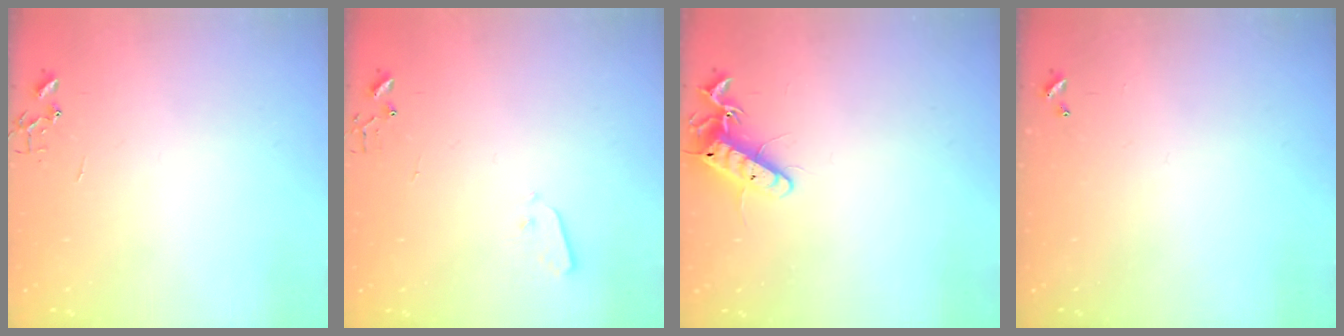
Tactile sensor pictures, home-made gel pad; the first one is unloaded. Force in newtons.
{"total": 2.9, "press": 2.9, "slide": 0.4}
{"total": 12.8, "press": 12.8, "slide": 0.6}
{"total": 0.0}